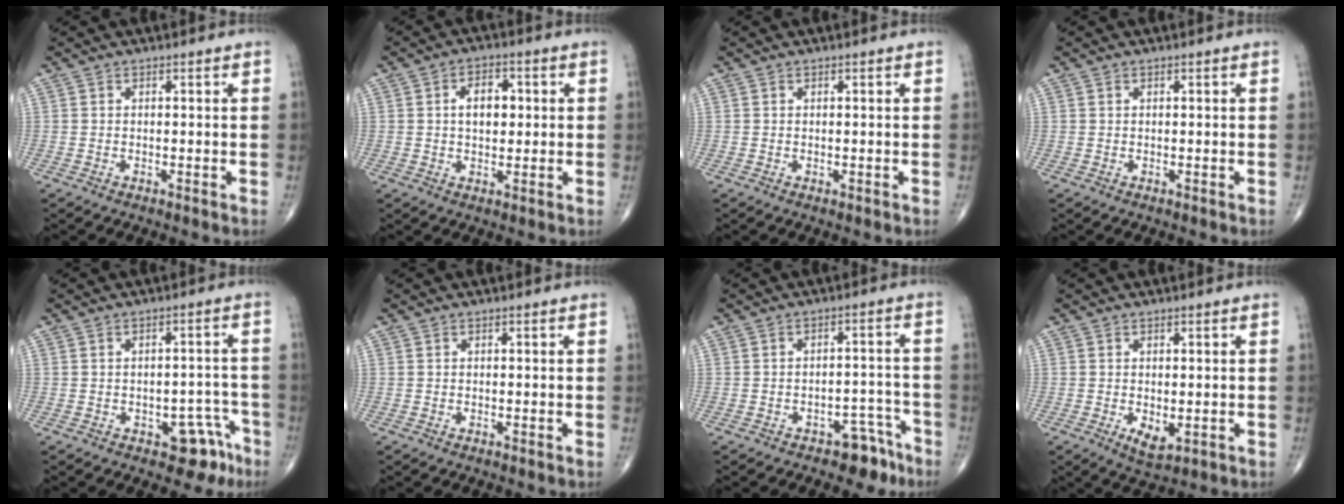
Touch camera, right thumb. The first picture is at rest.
{"total": 6.0, "force": [0.9, 3.8, 4.6], "torque": [-0.058, 0.007, 0.010]}
{"total": 0.0}
{"total": 0.0}
{"total": 6.6, "force": [-3.7, 3.8, 3.9], "torque": [-0.016, 0.034, -0.041]}
{"total": 0.0}
{"total": 5.9, "force": [-4.2, 3.3, 2.3], "torque": [-0.005, 0.049, -0.056]}
{"total": 3.6, "force": [-0.7, 1.9, 3.0], "torque": [-0.046, -0.010, -0.003]}